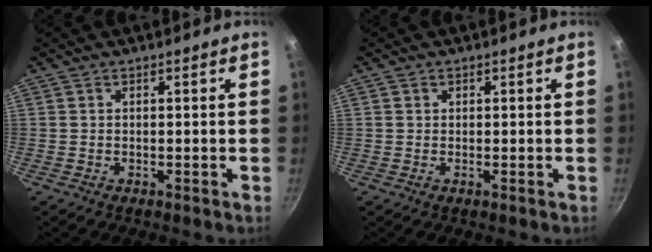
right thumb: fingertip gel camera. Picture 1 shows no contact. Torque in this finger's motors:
{"motor_torque": [-0.01, -0.35, -0.28, 0.09, -0.01]}